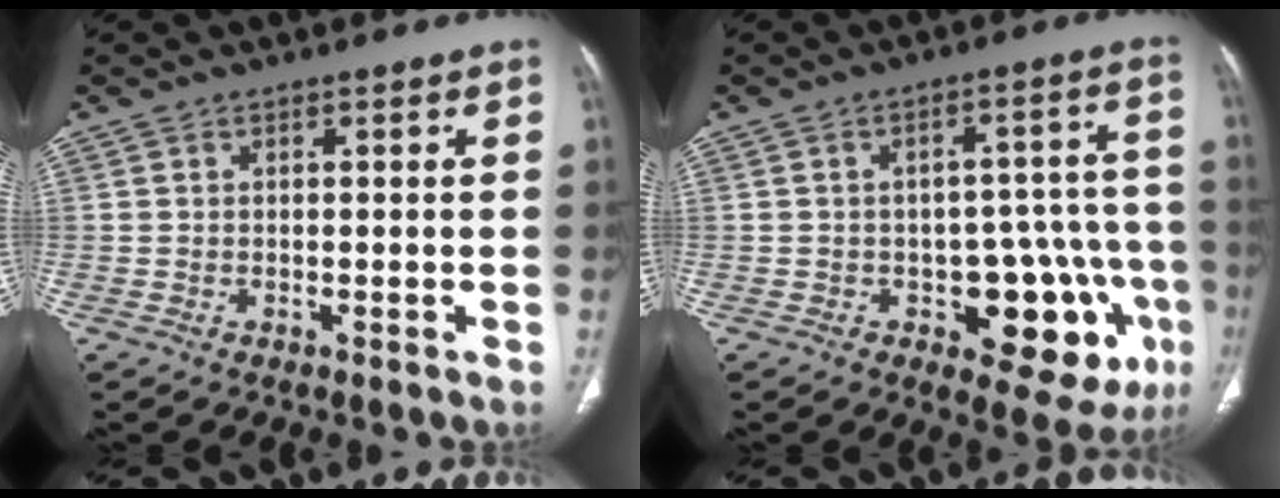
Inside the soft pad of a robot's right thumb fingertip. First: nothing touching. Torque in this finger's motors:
{"motor_torque": [1.30, 1.15, 0.78, -0.94, 0.16]}